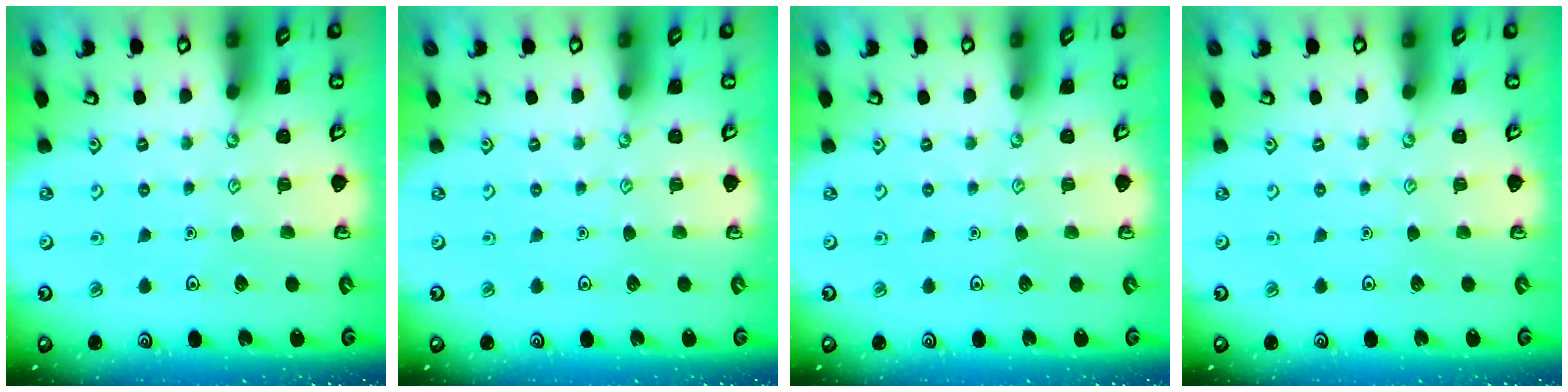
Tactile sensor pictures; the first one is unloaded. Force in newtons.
{"total": 0.0}
{"total": 0.0}
{"total": 0.0}